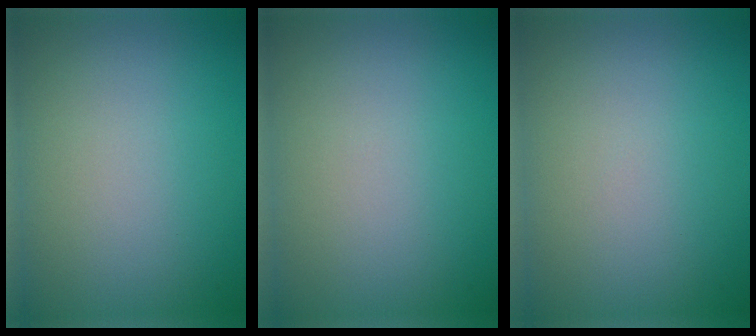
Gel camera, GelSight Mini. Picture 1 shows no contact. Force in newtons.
{"total": 0.0}
{"total": 0.5, "press": 0.5, "slide": 0.1}